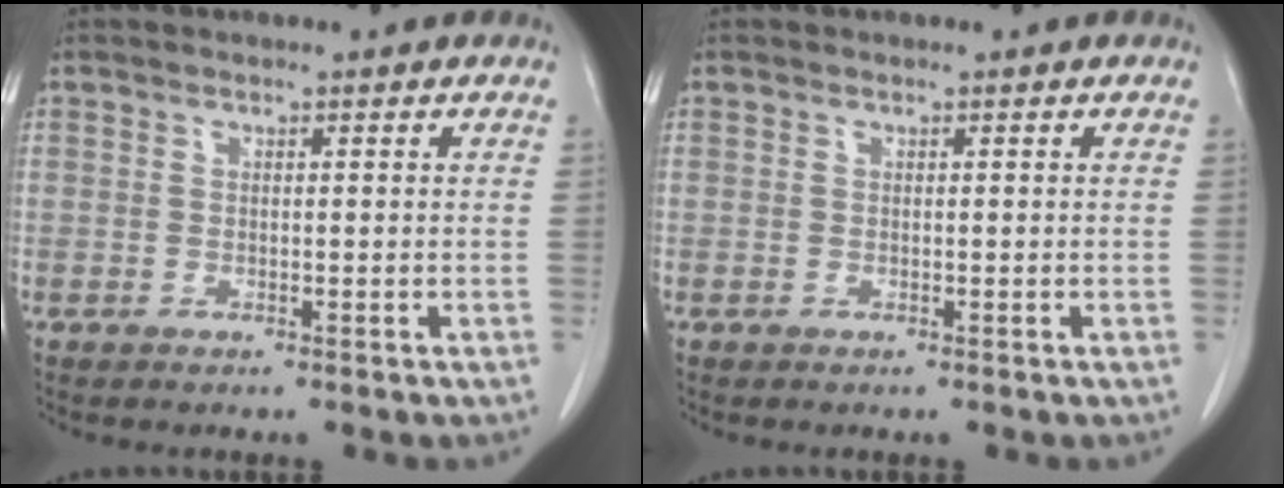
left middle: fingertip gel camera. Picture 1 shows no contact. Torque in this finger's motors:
{"motor_torque": [-0.02, -0.01, 0.08, 0.00]}